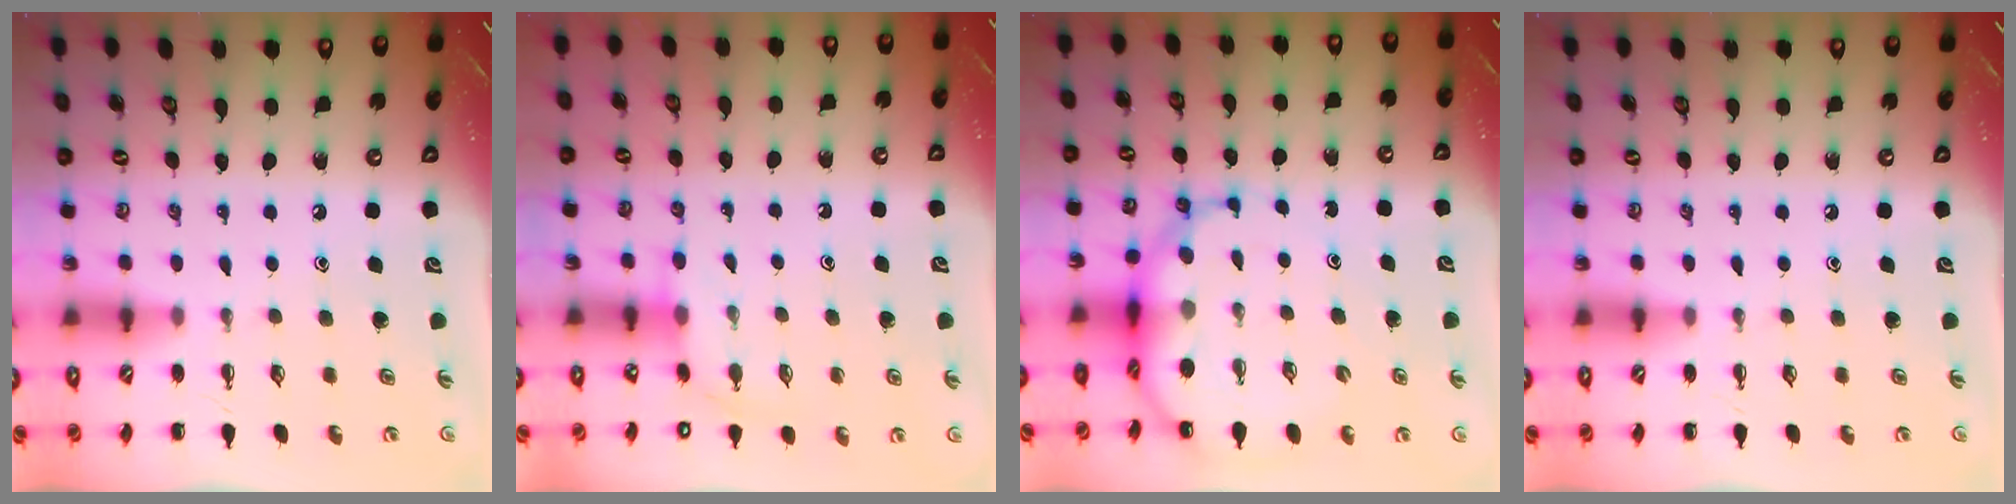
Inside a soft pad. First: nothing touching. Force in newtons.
{"total": 5.3, "press": 5.3, "slide": 0.6}
{"total": 10.9, "press": 10.4, "slide": 3.0}
{"total": 0.0}